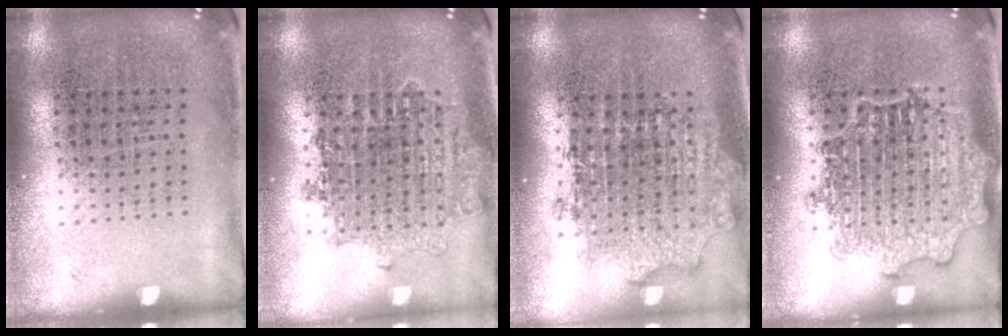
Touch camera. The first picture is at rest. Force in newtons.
{"total": 1.6, "press": 1.3, "slide": 0.8}
{"total": 1.8, "press": 1.4, "slide": 1.1}
{"total": 2.0, "press": 2.0, "slide": 0.3}